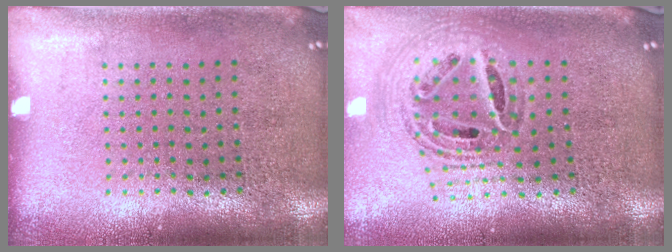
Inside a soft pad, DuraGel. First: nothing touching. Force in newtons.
{"total": 1.3, "press": 1.2, "slide": 0.5}